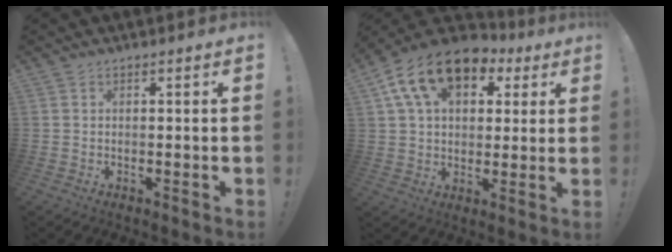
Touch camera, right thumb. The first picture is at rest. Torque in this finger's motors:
{"motor_torque": [1.71, 3.31, 0.22, 0.22, 0.16]}